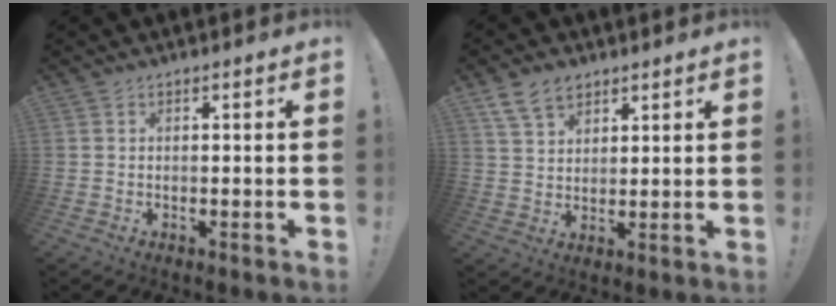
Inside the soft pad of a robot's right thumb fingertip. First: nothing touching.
{"total": 8.7, "force": [5.6, 5.8, 3.2], "torque": [-0.051, -0.023, 0.110]}